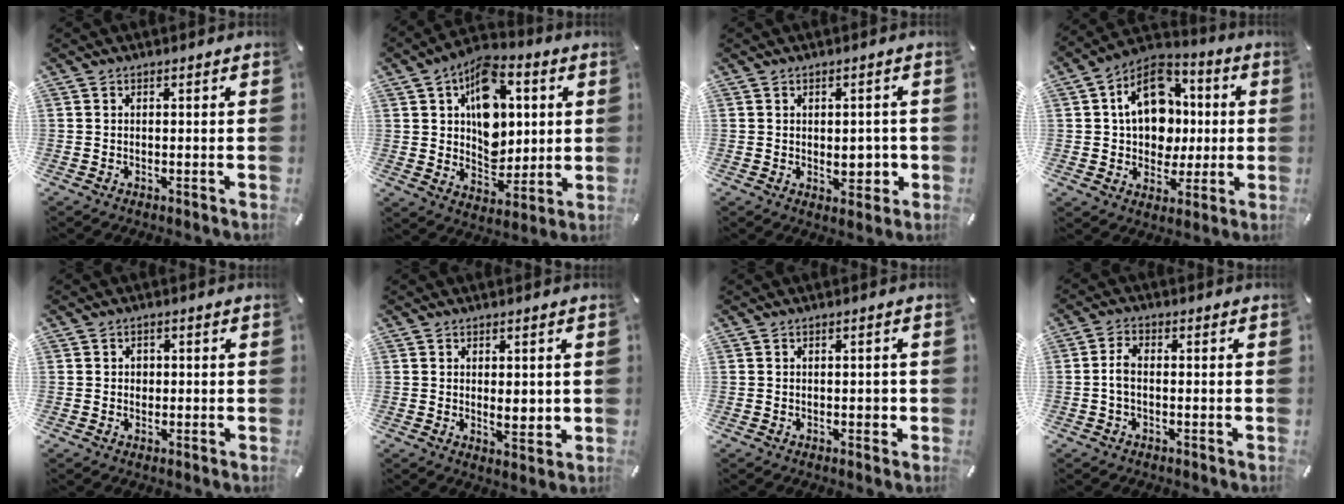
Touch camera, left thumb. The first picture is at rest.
{"total": 15.1, "force": [4.5, 11.2, 9.1], "torque": [-0.124, -0.018, 0.087]}
{"total": 4.4, "force": [-0.3, 3.1, 3.1], "torque": [-0.023, -0.006, -0.011]}
{"total": 15.9, "force": [1.8, 12.7, 9.3], "torque": [-0.160, 0.002, 0.037]}
{"total": 1.6, "force": [-0.1, 1.5, 0.7], "torque": [-0.006, 0.003, -0.007]}
{"total": 3.9, "force": [0.8, 2.2, 3.2], "torque": [-0.039, -0.006, 0.009]}
{"total": 1.7, "force": [-0.2, 0.9, 1.4], "torque": [-0.018, -0.003, -0.006]}
{"total": 3.5, "force": [-0.6, 1.7, 3.0], "torque": [-0.062, 0.005, -0.012]}